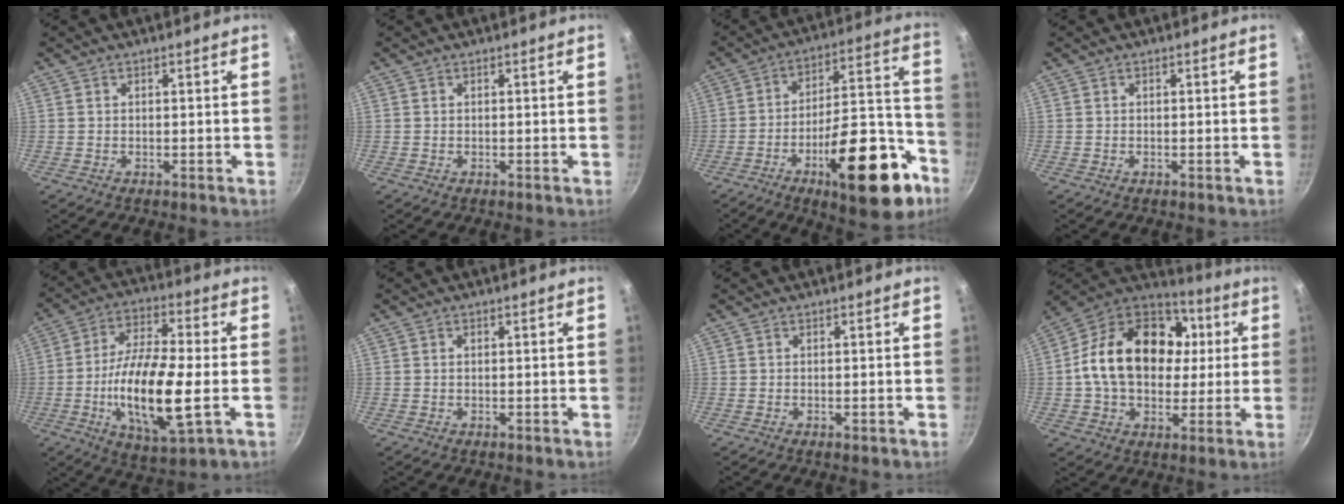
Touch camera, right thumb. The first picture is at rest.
{"total": 0.0}
{"total": 24.1, "force": [-11.5, 9.4, 18.9], "torque": [-0.215, 0.076, -0.168]}
{"total": 0.0}
{"total": 18.0, "force": [-3.4, 5.8, 16.7], "torque": [-0.318, 0.010, -0.067]}
{"total": 0.7, "force": [0.2, 0.5, 0.5], "torque": [-0.008, 0.003, 0.003]}
{"total": 0.9, "force": [-0.3, 0.3, 0.8], "torque": [-0.013, 0.001, -0.005]}
{"total": 23.7, "force": [2.7, 17.2, 16.1], "torque": [-0.254, 0.027, 0.034]}